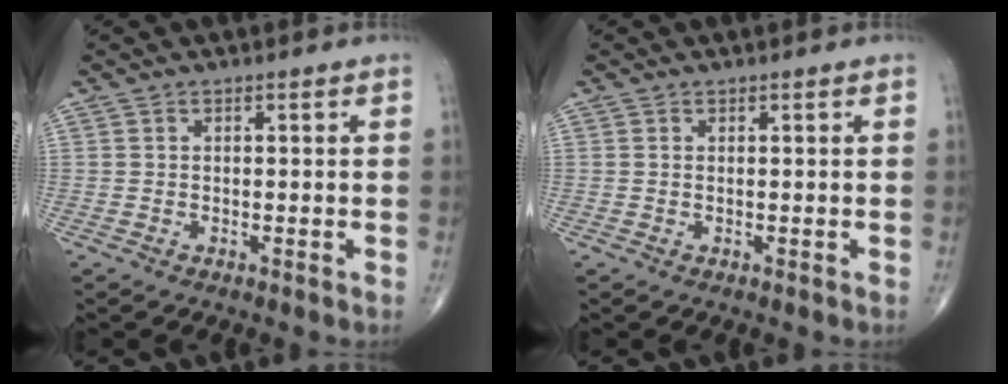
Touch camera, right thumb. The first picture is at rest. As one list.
[{"total": 0.0}]